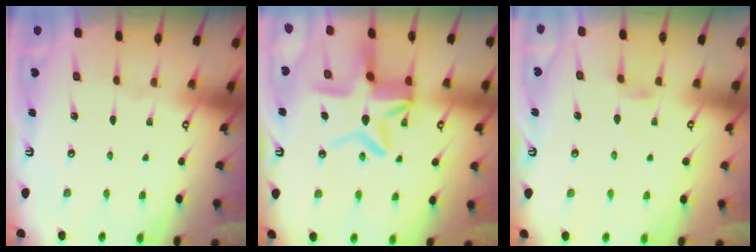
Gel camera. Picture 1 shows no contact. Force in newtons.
{"total": 12.3, "press": 12.2, "slide": 1.3}
{"total": 2.2, "press": 2.1, "slide": 0.5}